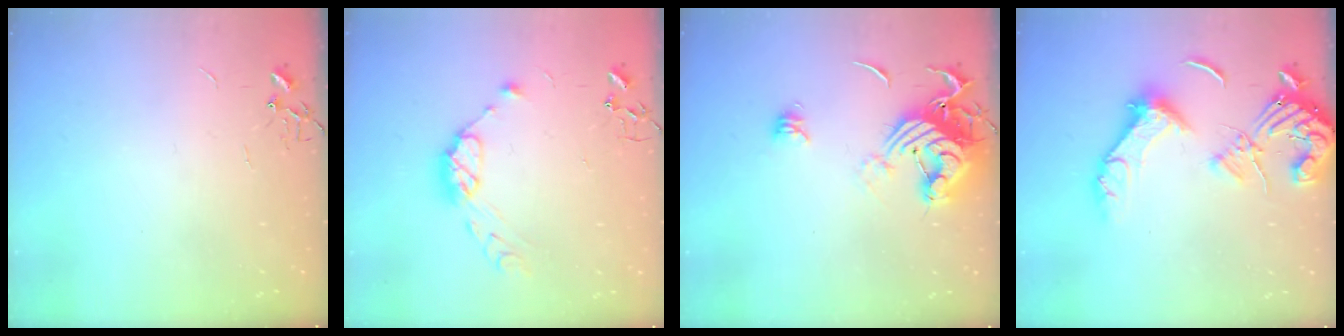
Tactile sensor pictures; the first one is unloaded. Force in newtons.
{"total": 10.4, "press": 10.4, "slide": 0.9}
{"total": 14.8, "press": 14.7, "slide": 1.4}
{"total": 16.7, "press": 16.5, "slide": 2.9}